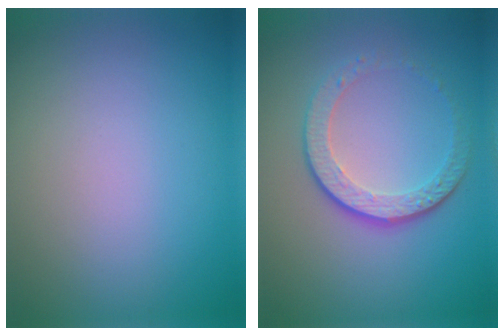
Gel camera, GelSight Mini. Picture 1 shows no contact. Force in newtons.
{"total": 4.3, "press": 3.0, "slide": 3.1}